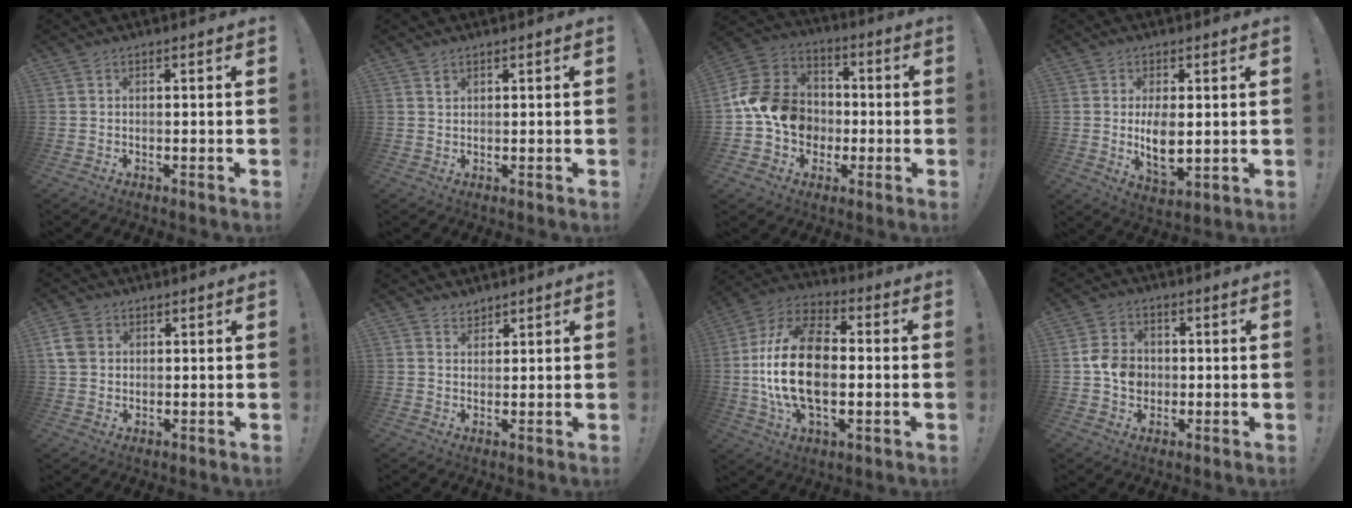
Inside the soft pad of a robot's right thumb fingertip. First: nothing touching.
{"total": 1.0, "force": [0.7, 0.6, 0.3], "torque": [0.007, -0.006, 0.011]}
{"total": 15.4, "force": [-1.8, 13.2, 7.7], "torque": [-0.131, 0.024, -0.024]}
{"total": 7.8, "force": [0.5, 4.5, 6.4], "torque": [-0.092, -0.015, 0.009]}
{"total": 6.7, "force": [2.0, 5.3, 3.7], "torque": [-0.076, 0.001, 0.041]}
{"total": 3.1, "force": [2.6, 1.6, 0.1], "torque": [0.006, -0.015, 0.047]}
{"total": 21.5, "force": [-1.6, 12.8, 17.2], "torque": [-0.307, 0.005, -0.026]}
{"total": 9.0, "force": [-0.3, 7.7, 4.5], "torque": [-0.084, 0.008, -0.004]}